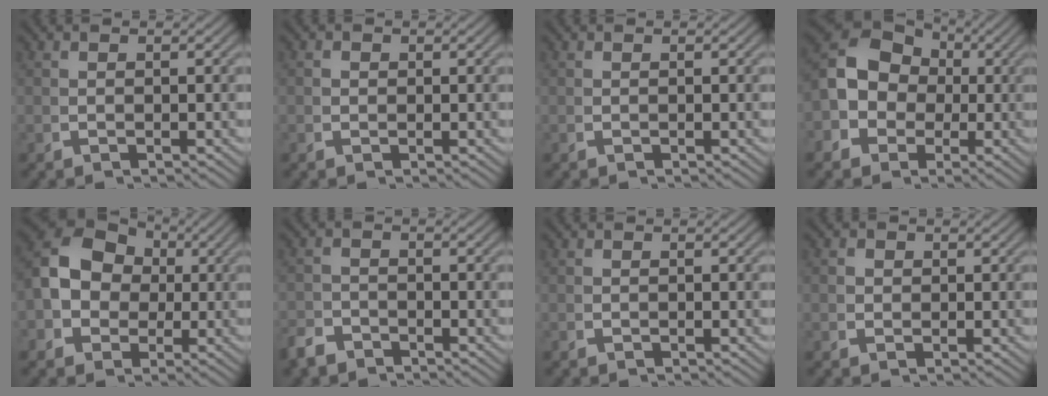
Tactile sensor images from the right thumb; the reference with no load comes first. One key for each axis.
{"total": 1.0, "fx": 0.2, "fy": 1.0, "fz": 0.2, "tx": -0.008, "ty": -0.005, "tz": 0.003}
{"total": 0.0}
{"total": 9.9, "fx": 0.9, "fy": 8.4, "fz": 5.2, "tx": -0.130, "ty": -0.018, "tz": 0.015}
{"total": 9.2, "fx": 1.2, "fy": 7.7, "fz": 5.0, "tx": -0.140, "ty": -0.023, "tz": 0.029}
{"total": 2.3, "fx": -2.2, "fy": 0.7, "fz": 0.0, "tx": 0.010, "ty": -0.008, "tz": -0.040}
{"total": 0.0}
{"total": 1.4, "fx": 0.3, "fy": 1.3, "fz": 0.4, "tx": -0.013, "ty": -0.005, "tz": 0.007}